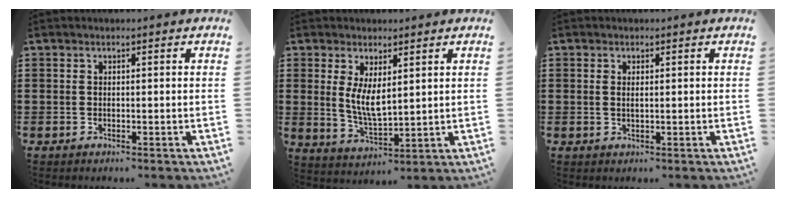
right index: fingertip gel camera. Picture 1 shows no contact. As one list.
[{"total": 5.4, "force": [1.4, 2.2, 4.7], "torque": [-0.101, -0.001, 0.024]}, {"total": 0.8, "force": [0.2, 0.2, 0.8], "torque": [-0.016, 0.001, 0.003]}]